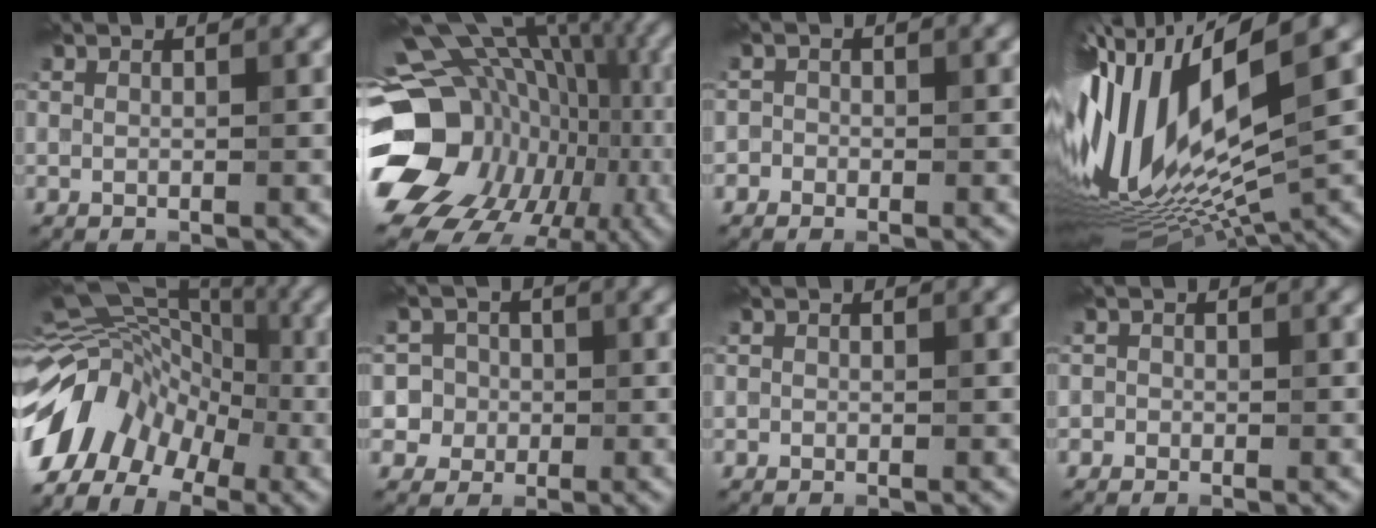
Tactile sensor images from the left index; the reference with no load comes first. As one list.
[{"total": 18.9, "force": [-3.8, 15.4, 10.2], "torque": [-0.177, 0.003, -0.049]}, {"total": 1.1, "force": [-0.6, 0.9, 0.0], "torque": [0.012, 0.002, -0.017]}, {"total": 16.1, "force": [1.3, 4.4, 15.4], "torque": [-0.312, -0.020, 0.042]}, {"total": 10.1, "force": [-4.7, 6.9, 5.6], "torque": [-0.105, 0.014, -0.107]}, {"total": 5.0, "force": [-0.1, 4.9, 1.0], "torque": [0.000, 0.026, -0.017]}, {"total": 0.0}, {"total": 0.7, "force": [-0.4, 0.6, 0.0], "torque": [0.005, -0.006, -0.010]}]